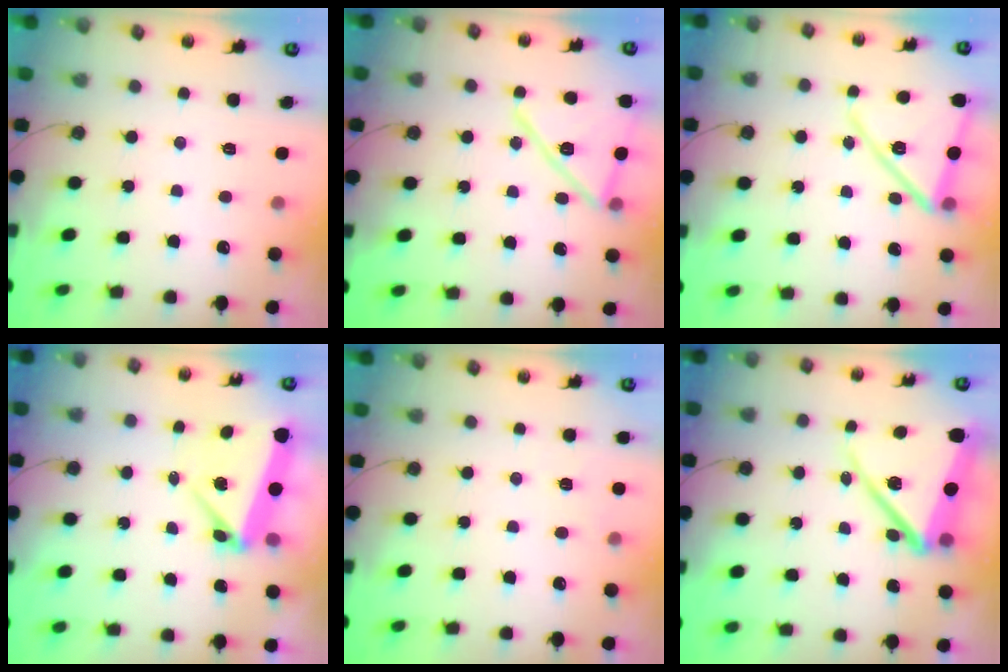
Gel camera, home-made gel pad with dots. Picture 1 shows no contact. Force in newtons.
{"total": 14.9, "press": 14.7, "slide": 2.5}
{"total": 15.5, "press": 15.3, "slide": 2.2}
{"total": 5.9, "press": 5.9, "slide": 0.2}
{"total": 2.9, "press": 2.9, "slide": 0.2}
{"total": 16.3, "press": 16.2, "slide": 1.4}